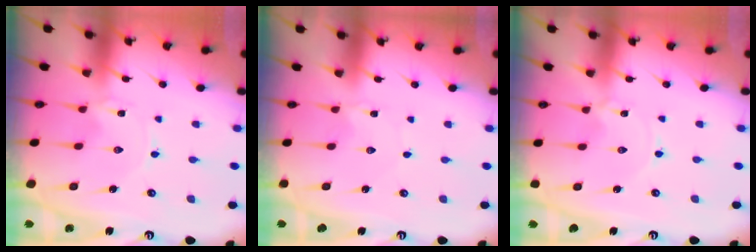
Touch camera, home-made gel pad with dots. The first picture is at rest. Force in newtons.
{"total": 0.9, "press": 0.9, "slide": 0.1}
{"total": 0.0}